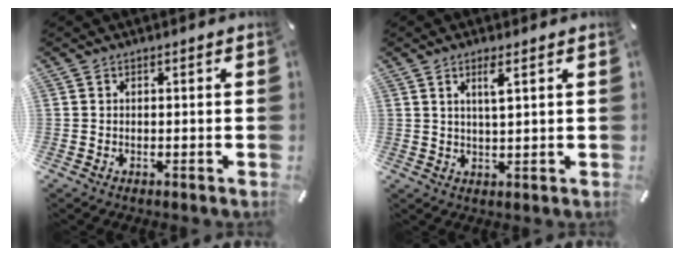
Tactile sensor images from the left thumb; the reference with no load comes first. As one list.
[{"total": 3.9, "force": [2.0, 0.7, 3.3], "torque": [-0.064, -0.003, 0.031]}]